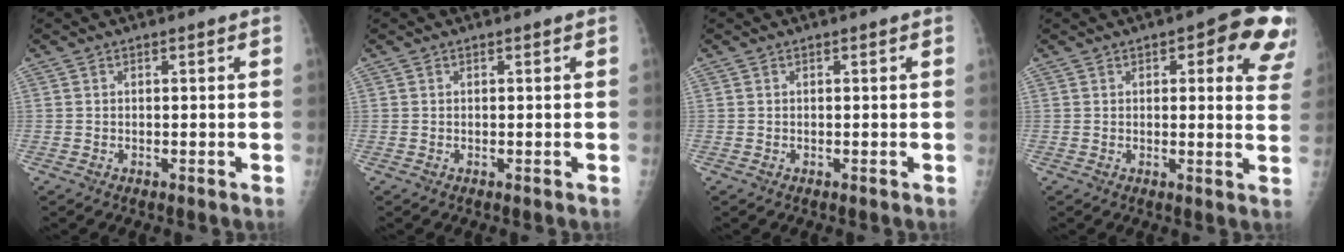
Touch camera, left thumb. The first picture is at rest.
{"total": 0.0}
{"total": 0.0}
{"total": 12.5, "force": [6.2, 4.8, 9.8], "torque": [-0.069, -0.021, 0.055]}